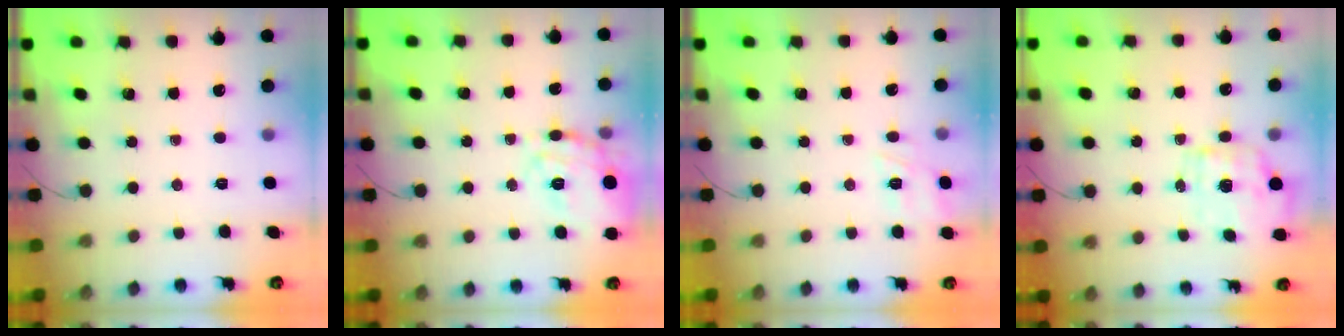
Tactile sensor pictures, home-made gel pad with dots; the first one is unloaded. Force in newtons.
{"total": 19.5, "press": 19.5, "slide": 0.5}
{"total": 11.4, "press": 11.4, "slide": 1.2}
{"total": 2.6, "press": 2.3, "slide": 1.3}